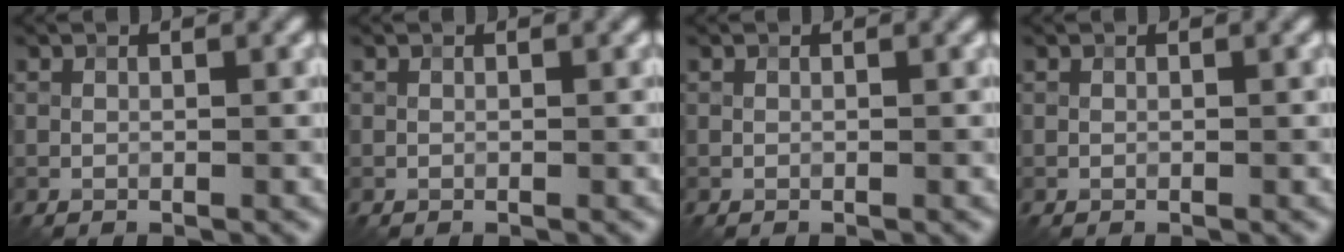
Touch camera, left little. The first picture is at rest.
{"total": 0.0}
{"total": 0.0}
{"total": 0.0}